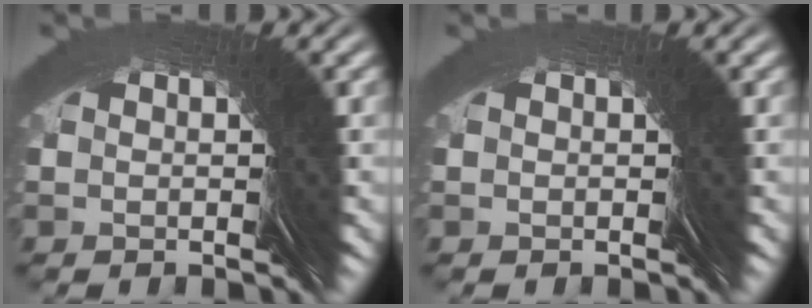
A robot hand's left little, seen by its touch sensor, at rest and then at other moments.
{"total": 0.0}